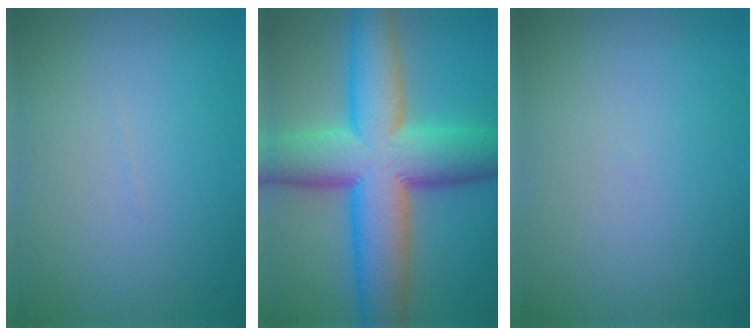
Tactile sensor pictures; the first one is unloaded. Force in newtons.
{"total": 14.1, "press": 14.1, "slide": 0.5}
{"total": 0.0}